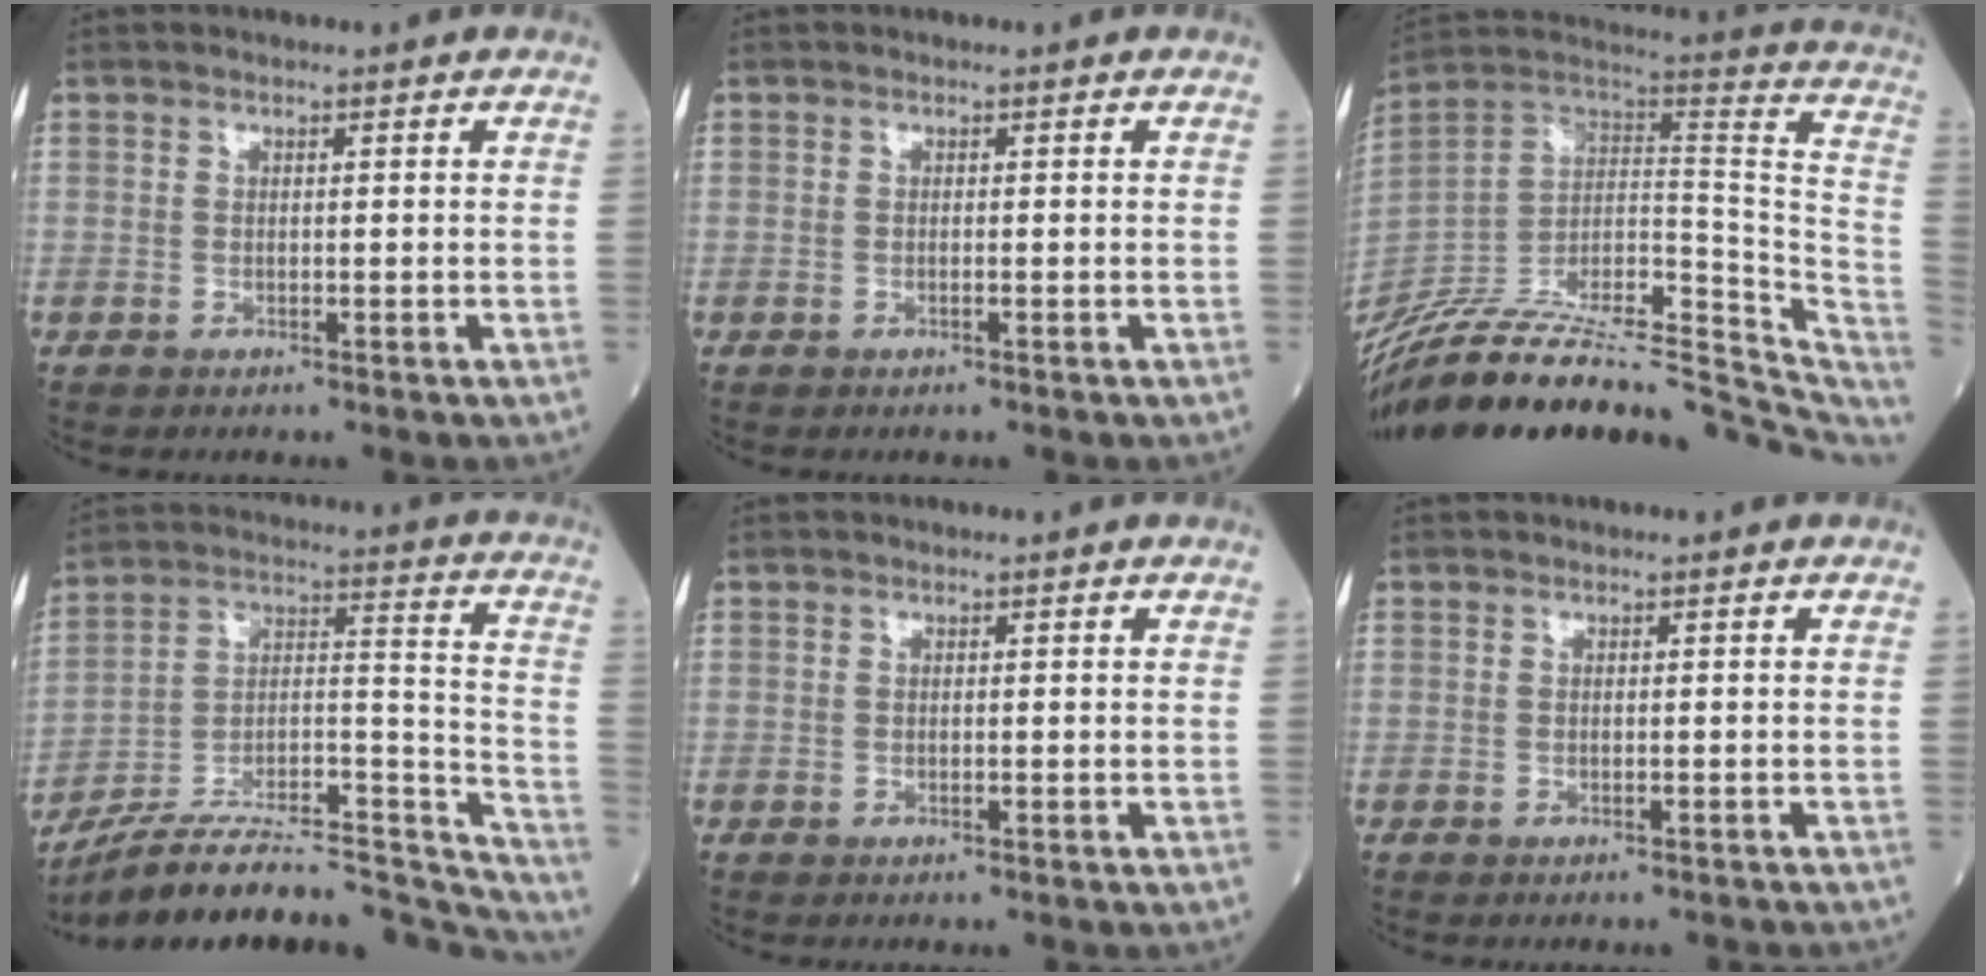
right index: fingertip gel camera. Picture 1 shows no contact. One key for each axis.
{"total": 0.0}
{"total": 33.8, "fx": -28.1, "fy": 8.9, "fz": 16.6, "tx": -0.241, "ty": -0.015, "tz": -0.410}
{"total": 29.6, "fx": -27.2, "fy": 4.6, "fz": 10.8, "tx": -0.125, "ty": 0.022, "tz": -0.406}
{"total": 0.0}
{"total": 1.2, "fx": -1.2, "fy": 0.3, "fz": 0.1, "tx": 0.000, "ty": -0.001, "tz": -0.020}